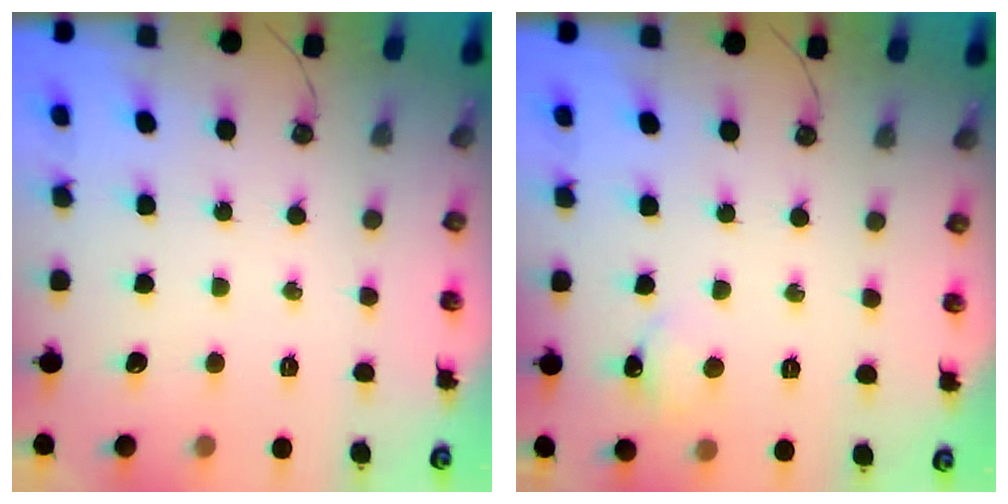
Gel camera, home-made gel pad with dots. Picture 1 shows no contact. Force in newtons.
{"total": 3.6, "press": 3.5, "slide": 0.4}